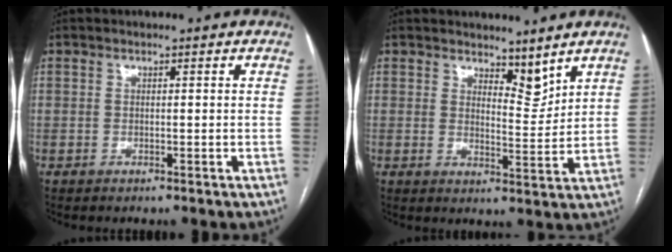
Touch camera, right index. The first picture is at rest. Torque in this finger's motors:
{"motor_torque": [-0.19, 0.09, 0.01, 0.00]}